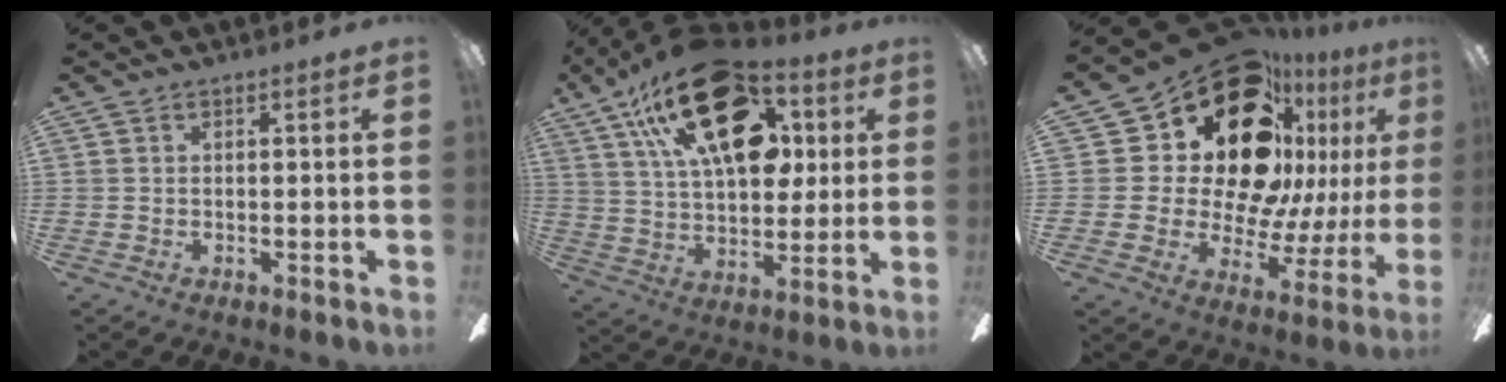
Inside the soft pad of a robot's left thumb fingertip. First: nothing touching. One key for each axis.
{"total": 26.5, "fx": 12.1, "fy": 14.7, "fz": 18.5, "tx": -0.290, "ty": -0.041, "tz": 0.206}
{"total": 27.2, "fx": 13.3, "fy": 16.9, "fz": 16.6, "tx": -0.281, "ty": -0.104, "tz": 0.258}